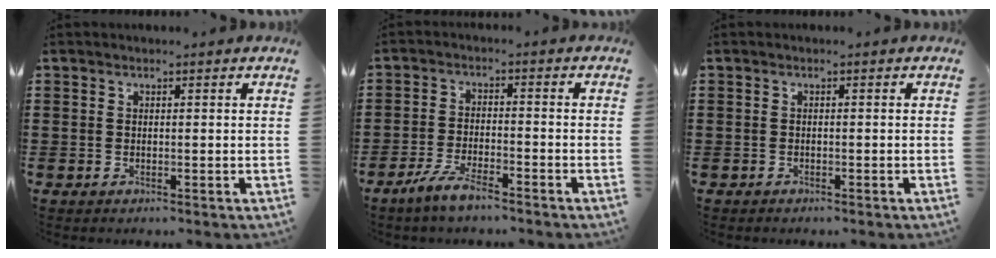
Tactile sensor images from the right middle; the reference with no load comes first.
{"total": 4.7, "force": [-3.8, 0.8, 2.8], "torque": [-0.065, -0.004, -0.075]}
{"total": 0.6, "force": [-0.5, 0.3, 0.0], "torque": [-0.001, 0.003, -0.013]}